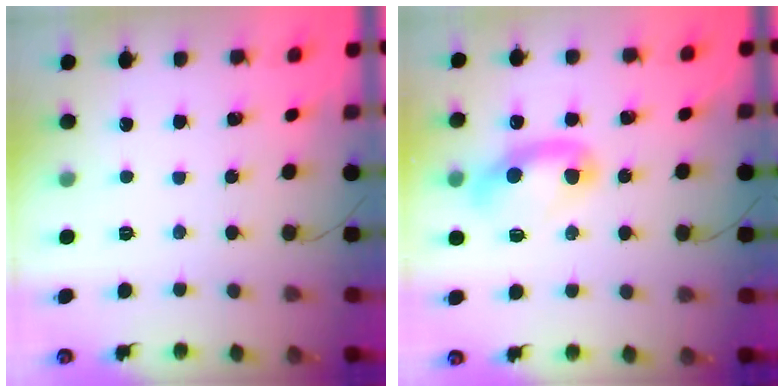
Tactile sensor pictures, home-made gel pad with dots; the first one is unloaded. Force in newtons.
{"total": 8.8, "press": 8.8, "slide": 0.8}